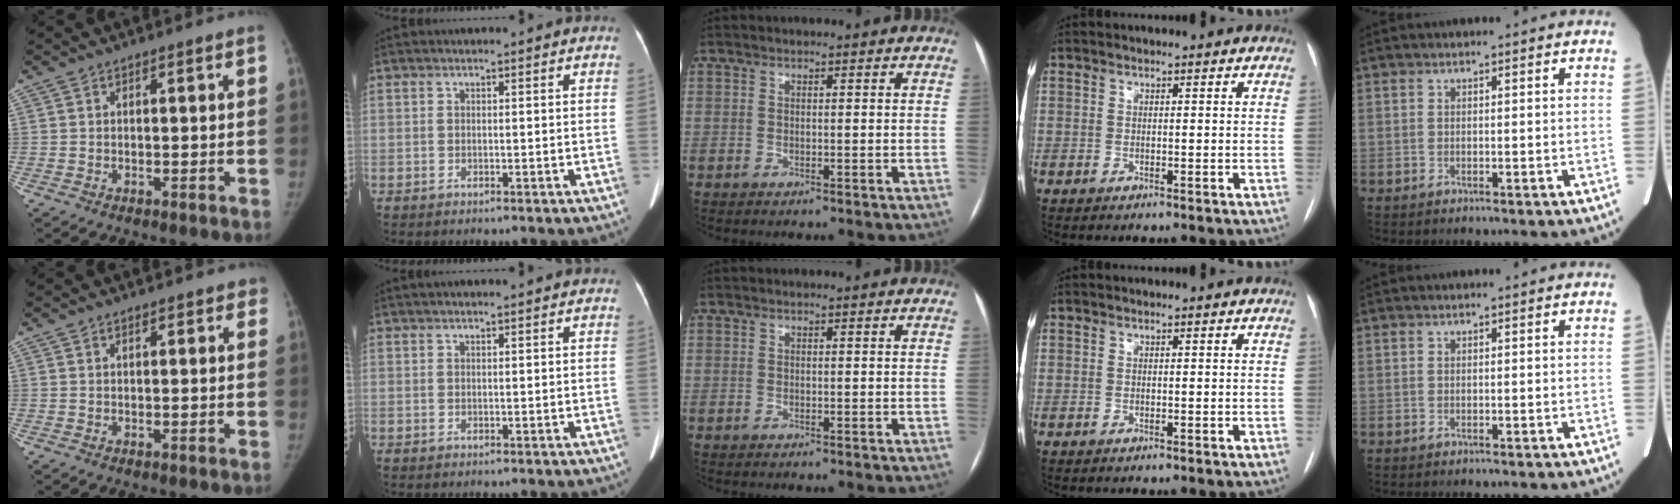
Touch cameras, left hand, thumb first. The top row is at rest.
{"thumb": {"total": 1.4, "force": [1.0, 0.7, 0.8], "torque": [0.006, -0.002, 0.005]}, "index": {"total": 2.1, "force": [1.8, 0.3, 1.1], "torque": [-0.013, 0.023, 0.027]}}